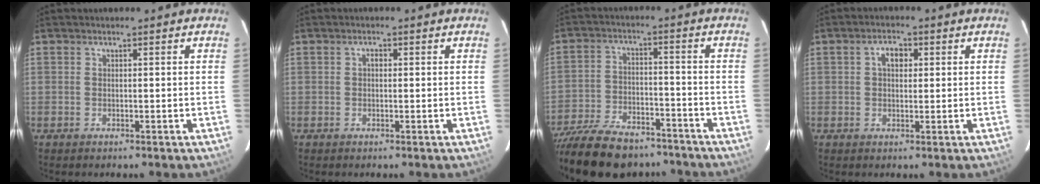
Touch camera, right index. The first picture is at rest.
{"total": 1.0, "force": [0.1, 0.7, 0.7], "torque": [-0.011, 0.006, 0.000]}
{"total": 22.2, "force": [-18.1, 8.8, 9.6], "torque": [-0.216, -0.010, -0.275]}
{"total": 3.4, "force": [0.9, 2.2, 2.4], "torque": [-0.039, 0.012, 0.014]}